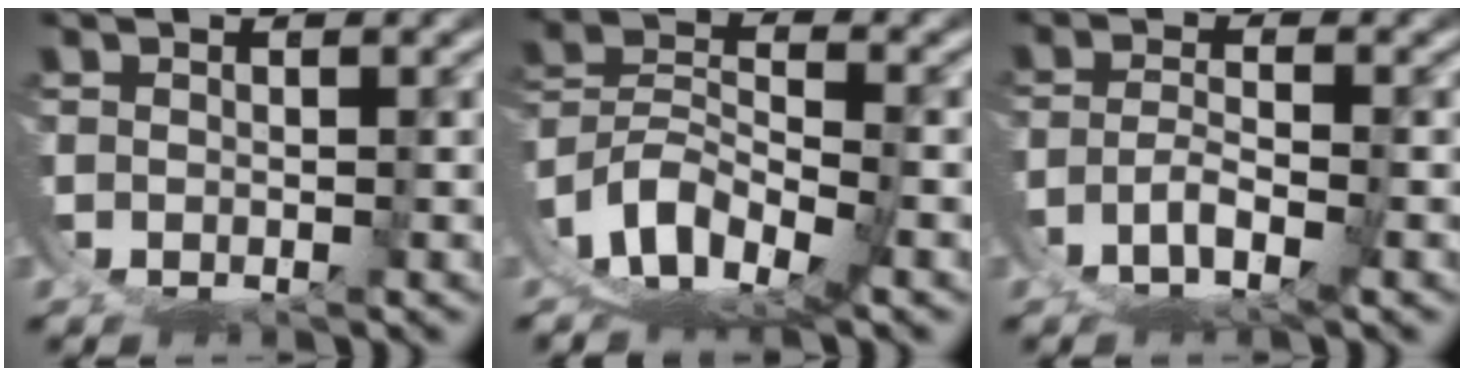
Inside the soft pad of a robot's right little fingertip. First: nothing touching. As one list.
[{"total": 11.2, "force": [-4.4, 8.2, 6.1], "torque": [-0.147, -0.047, -0.070]}, {"total": 3.6, "force": [-2.8, 0.2, 2.3], "torque": [-0.029, -0.008, -0.043]}]